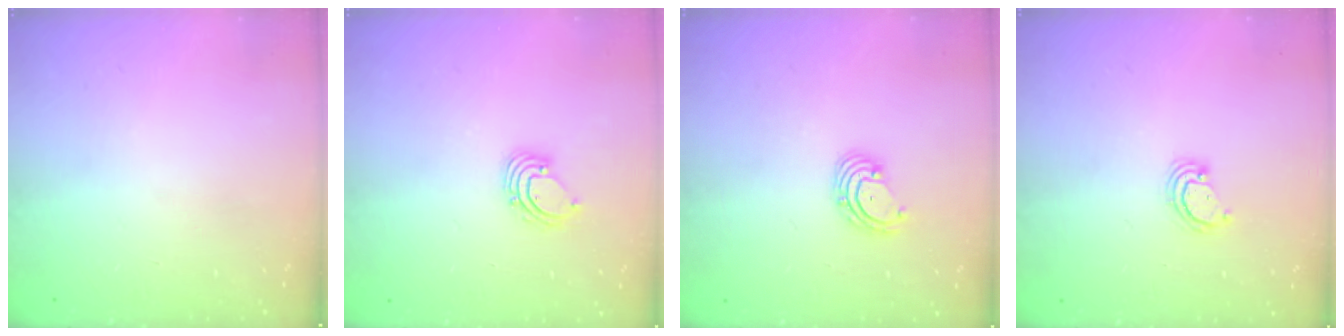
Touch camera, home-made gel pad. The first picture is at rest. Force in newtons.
{"total": 2.6, "press": 2.6, "slide": 0.2}
{"total": 3.3, "press": 3.3, "slide": 0.5}
{"total": 2.6, "press": 2.6, "slide": 0.3}